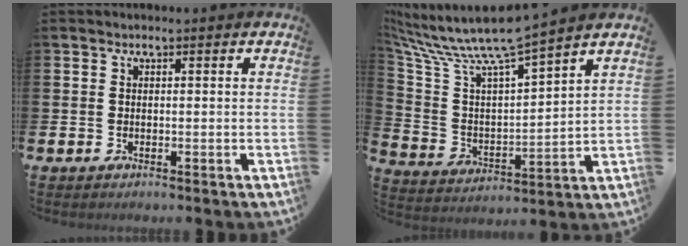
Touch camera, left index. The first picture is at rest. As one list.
[{"total": 8.7, "force": [7.8, 0.4, 3.8], "torque": [-0.115, -0.062, 0.126]}]